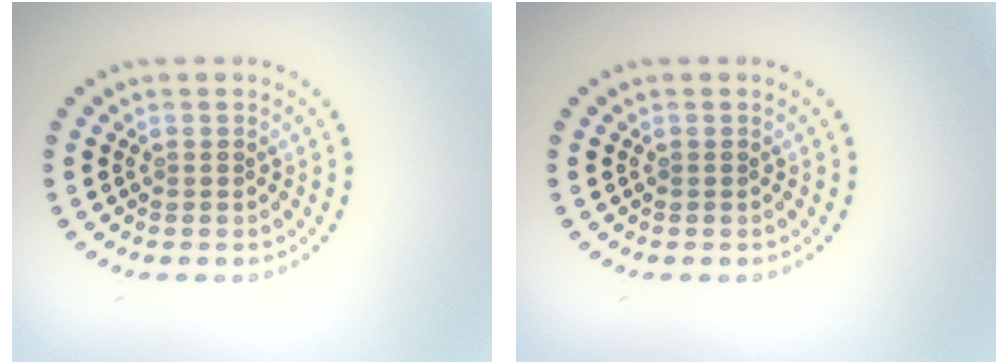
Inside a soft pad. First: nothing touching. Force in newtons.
{"total": 0.0}